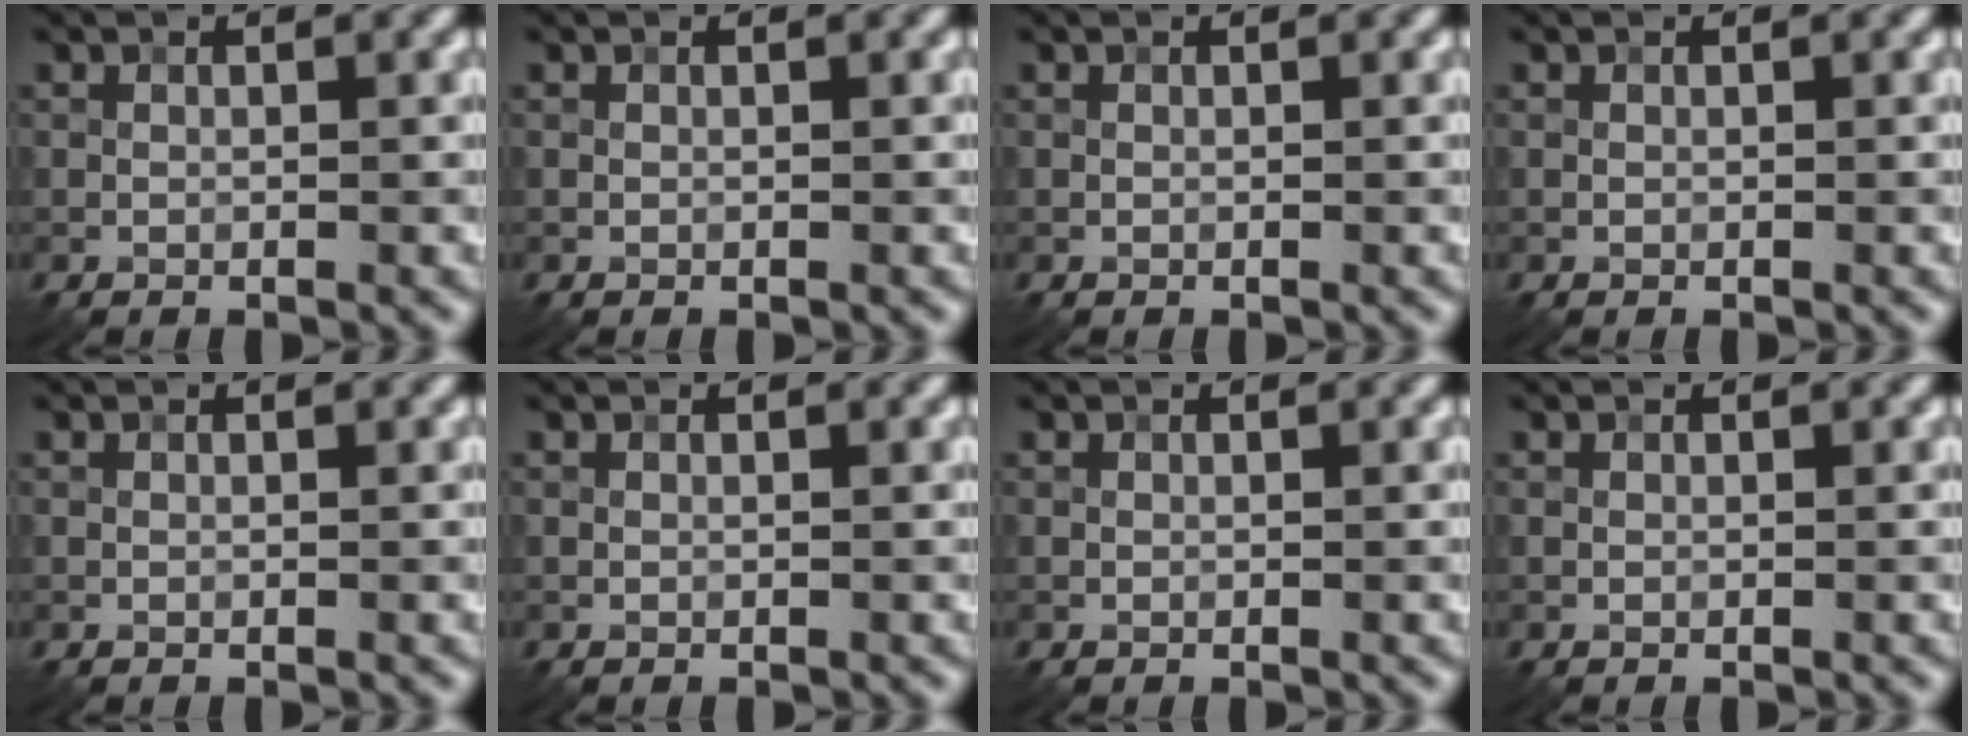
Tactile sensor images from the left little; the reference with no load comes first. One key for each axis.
{"total": 0.0}
{"total": 0.0}
{"total": 0.0}
{"total": 0.0}
{"total": 0.0}
{"total": 0.0}
{"total": 0.0}